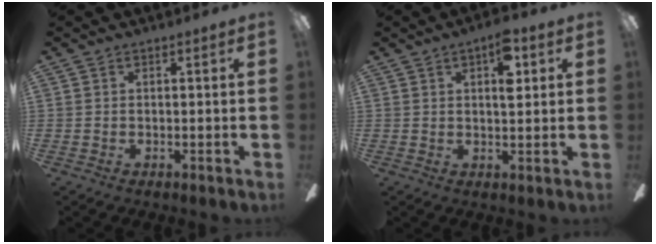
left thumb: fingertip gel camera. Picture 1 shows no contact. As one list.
[{"total": 7.2, "force": [3.2, 2.8, 5.8], "torque": [-0.081, -0.008, 0.047]}]